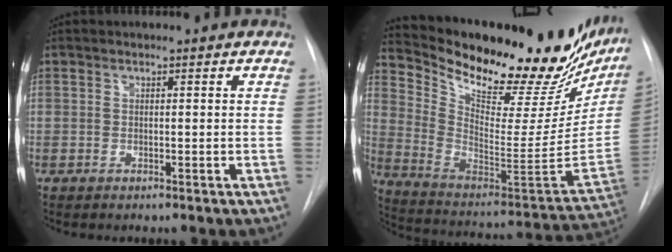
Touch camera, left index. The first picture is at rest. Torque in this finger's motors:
{"motor_torque": [0.08, -0.40, 0.40, 0.06]}